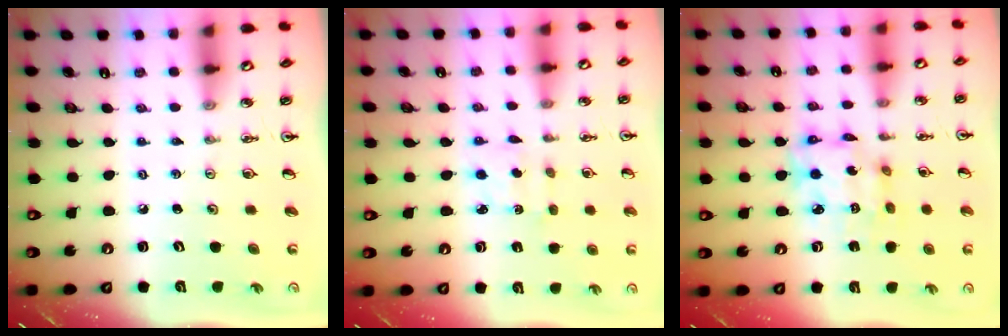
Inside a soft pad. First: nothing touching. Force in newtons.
{"total": 1.9, "press": 1.7, "slide": 0.8}
{"total": 10.9, "press": 10.8, "slide": 0.8}